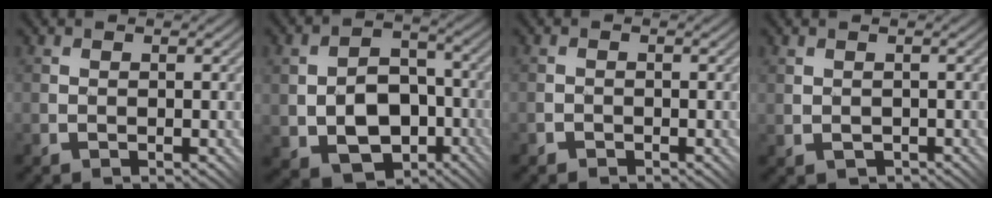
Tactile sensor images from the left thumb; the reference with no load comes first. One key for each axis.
{"total": 10.5, "fx": -3.0, "fy": 7.4, "fz": 6.8, "tx": -0.145, "ty": -0.024, "tz": -0.047}
{"total": 0.9, "fx": -0.8, "fy": 0.4, "fz": -0.3, "tx": 0.009, "ty": 0.006, "tz": -0.014}
{"total": 1.2, "fx": -0.2, "fy": 0.9, "fz": 0.6, "tx": -0.018, "ty": -0.006, "tz": -0.001}